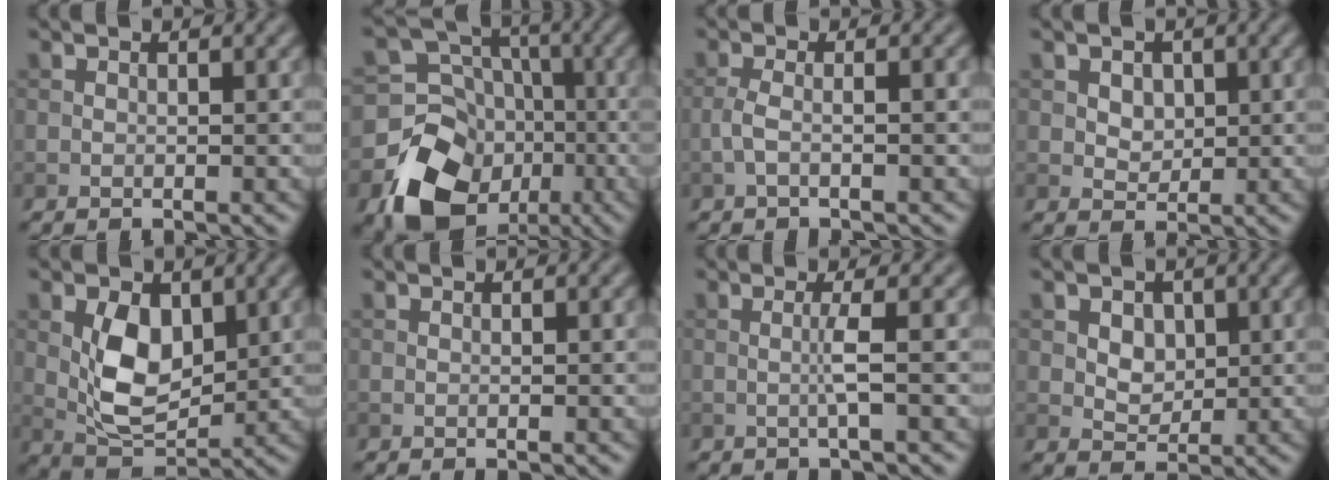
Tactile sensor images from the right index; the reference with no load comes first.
{"total": 12.4, "force": [-5.4, 9.9, 5.1], "torque": [-0.100, -0.022, -0.084]}
{"total": 2.2, "force": [-0.6, 0.6, 2.1], "torque": [-0.040, 0.004, -0.017]}
{"total": 2.7, "force": [0.9, 2.1, 1.4], "torque": [-0.034, 0.000, 0.022]}
{"total": 6.0, "force": [1.1, 3.7, 4.6], "torque": [-0.088, -0.008, 0.026]}
{"total": 0.0}
{"total": 1.7, "force": [-0.2, -0.1, 1.7], "torque": [-0.037, 0.001, -0.009]}
{"total": 3.2, "force": [0.9, 2.4, 1.8], "torque": [-0.035, -0.003, 0.023]}